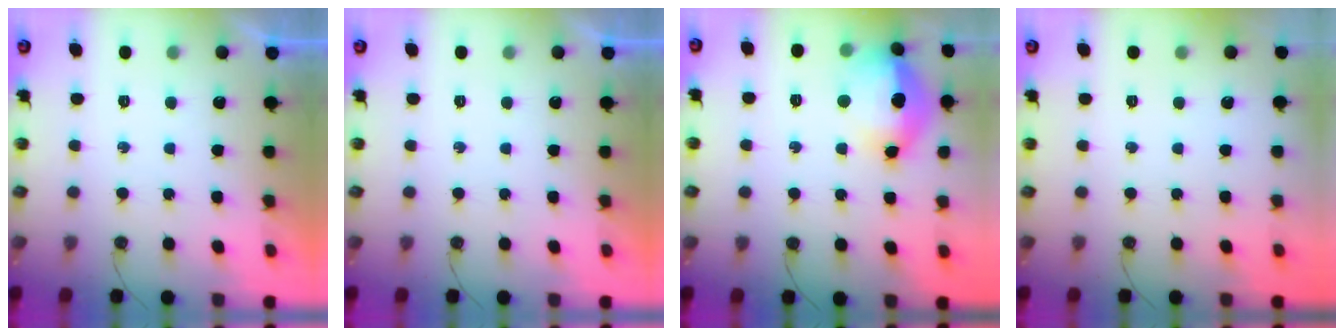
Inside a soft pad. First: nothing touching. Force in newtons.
{"total": 0.0}
{"total": 16.9, "press": 16.6, "slide": 3.4}
{"total": 0.0}